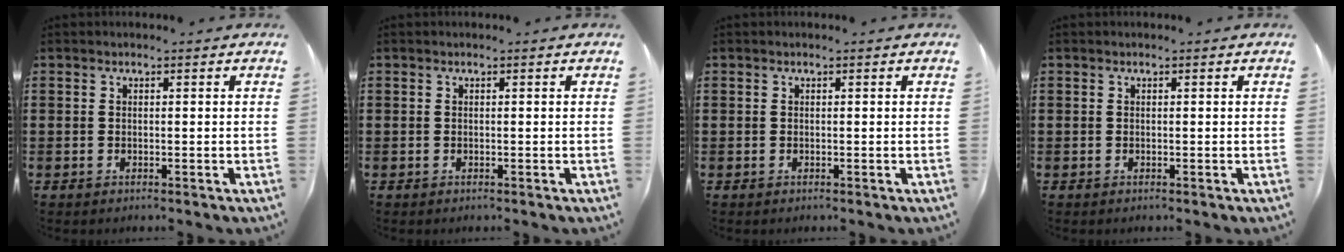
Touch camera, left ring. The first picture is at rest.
{"total": 0.0}
{"total": 0.0}
{"total": 0.0}